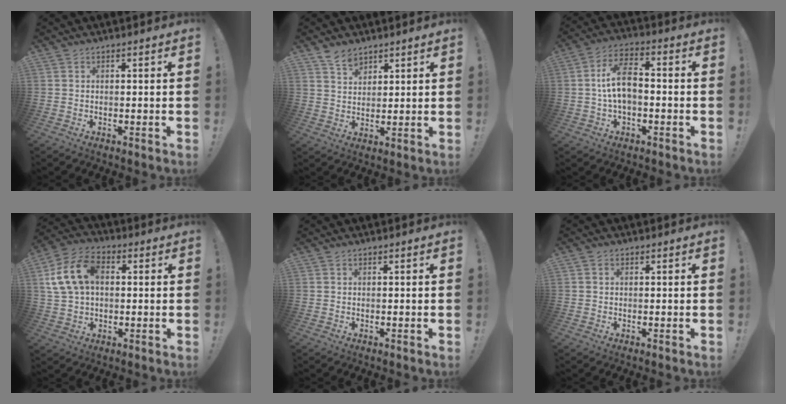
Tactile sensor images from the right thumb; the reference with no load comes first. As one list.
[{"total": 5.7, "force": [4.3, 3.4, 1.6], "torque": [-0.015, -0.026, 0.079]}, {"total": 10.5, "force": [-0.4, 5.9, 8.6], "torque": [-0.159, 0.011, -0.005]}, {"total": 14.9, "force": [2.7, 10.4, 10.3], "torque": [-0.191, 0.010, 0.053]}, {"total": 0.0}, {"total": 0.7, "force": [0.0, 0.7, 0.1], "torque": [0.006, 0.000, -0.002]}]